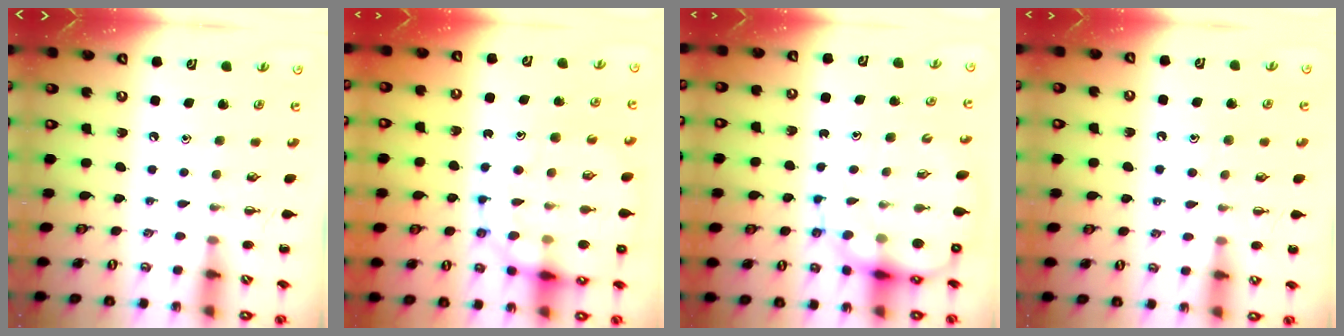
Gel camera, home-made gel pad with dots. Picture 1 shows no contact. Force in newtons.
{"total": 19.0, "press": 18.7, "slide": 3.0}
{"total": 13.5, "press": 12.9, "slide": 3.9}
{"total": 6.6, "press": 6.5, "slide": 1.2}